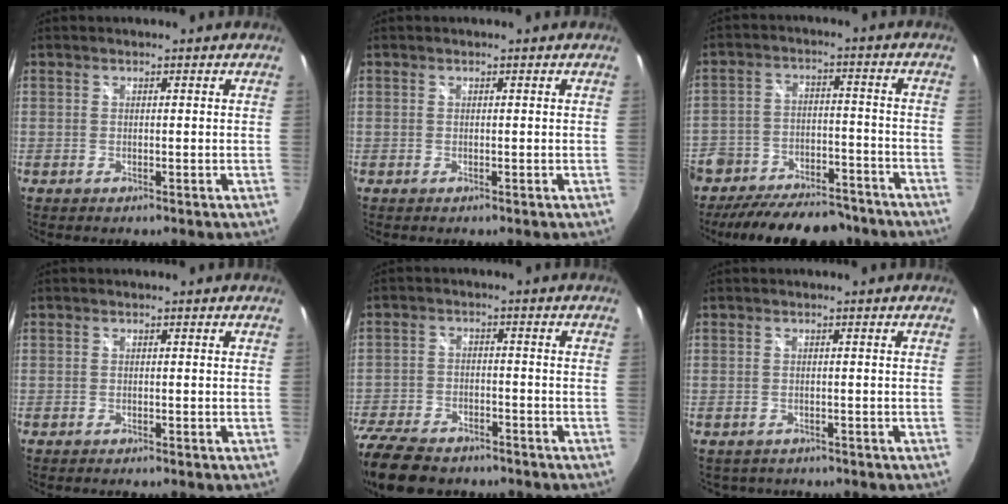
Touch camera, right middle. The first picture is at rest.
{"total": 0.0}
{"total": 19.8, "force": [-15.4, 9.3, 8.2], "torque": [-0.190, 0.005, -0.212]}
{"total": 0.8, "force": [-0.7, 0.1, 0.2], "torque": [-0.005, -0.006, -0.014]}
{"total": 16.1, "force": [-12.4, 7.4, 7.2], "torque": [-0.195, -0.030, -0.214]}
{"total": 2.3, "force": [-1.7, 1.5, 0.4], "torque": [-0.013, -0.008, -0.022]}